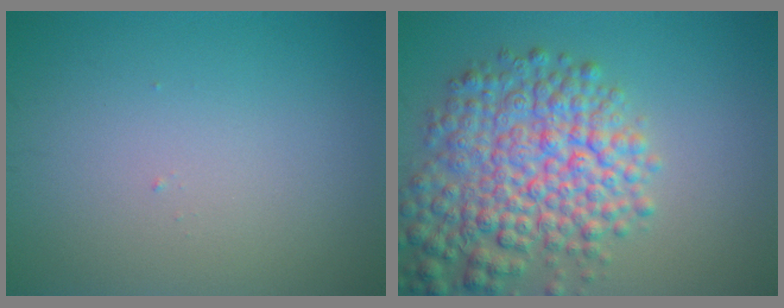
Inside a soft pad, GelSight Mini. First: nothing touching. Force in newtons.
{"total": 8.2, "press": 8.2, "slide": 0.3}